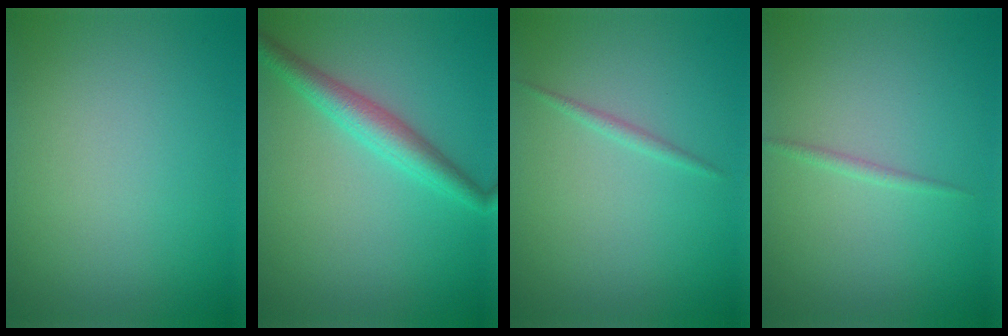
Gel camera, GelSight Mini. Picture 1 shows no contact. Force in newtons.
{"total": 3.4, "press": 3.4, "slide": 0.0}
{"total": 0.8, "press": 0.8, "slide": 0.0}
{"total": 0.7, "press": 0.7, "slide": 0.0}